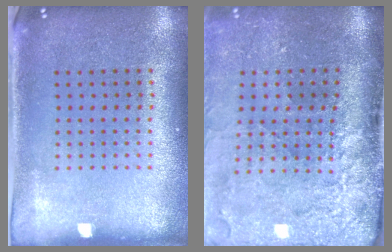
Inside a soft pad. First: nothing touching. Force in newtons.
{"total": 4.6, "press": 3.5, "slide": 3.0}